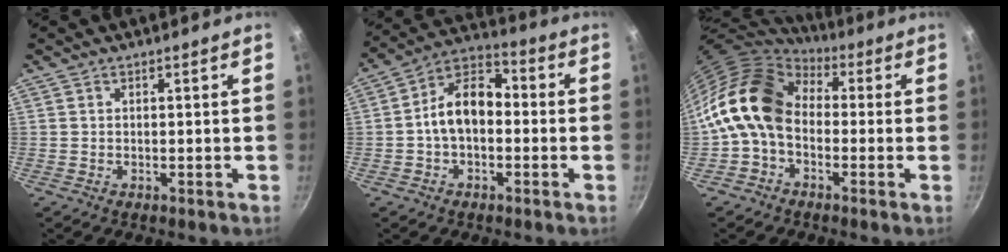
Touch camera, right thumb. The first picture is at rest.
{"total": 11.1, "force": [-1.0, 7.4, 8.3], "torque": [-0.110, 0.045, -0.037]}
{"total": 14.9, "force": [-0.2, 11.0, 10.1], "torque": [-0.167, 0.035, -0.025]}